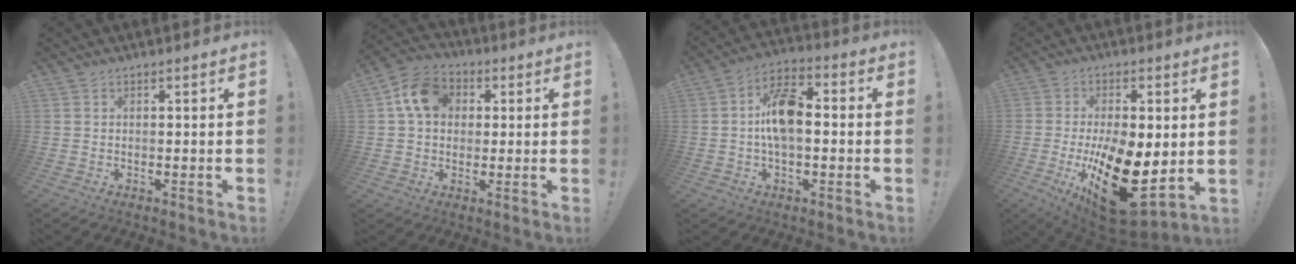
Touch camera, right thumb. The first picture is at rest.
{"total": 12.4, "force": [3.6, 9.9, 6.4], "torque": [-0.099, 0.006, 0.075]}
{"total": 12.4, "force": [-0.5, 7.2, 10.1], "torque": [-0.170, 0.015, -0.008]}
{"total": 21.8, "force": [-4.6, 10.4, 18.6], "torque": [-0.292, 0.004, -0.056]}